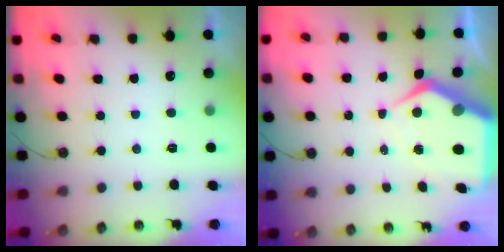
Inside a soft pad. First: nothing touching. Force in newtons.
{"total": 10.0, "press": 9.9, "slide": 0.9}